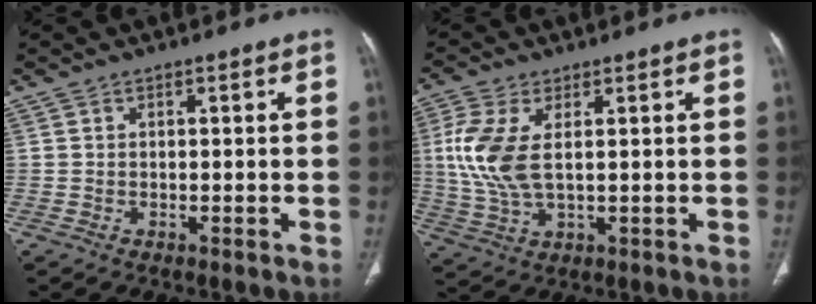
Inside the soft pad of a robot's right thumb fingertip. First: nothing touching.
{"total": 9.9, "force": [1.8, 4.9, 8.4], "torque": [-0.204, -0.004, 0.042]}